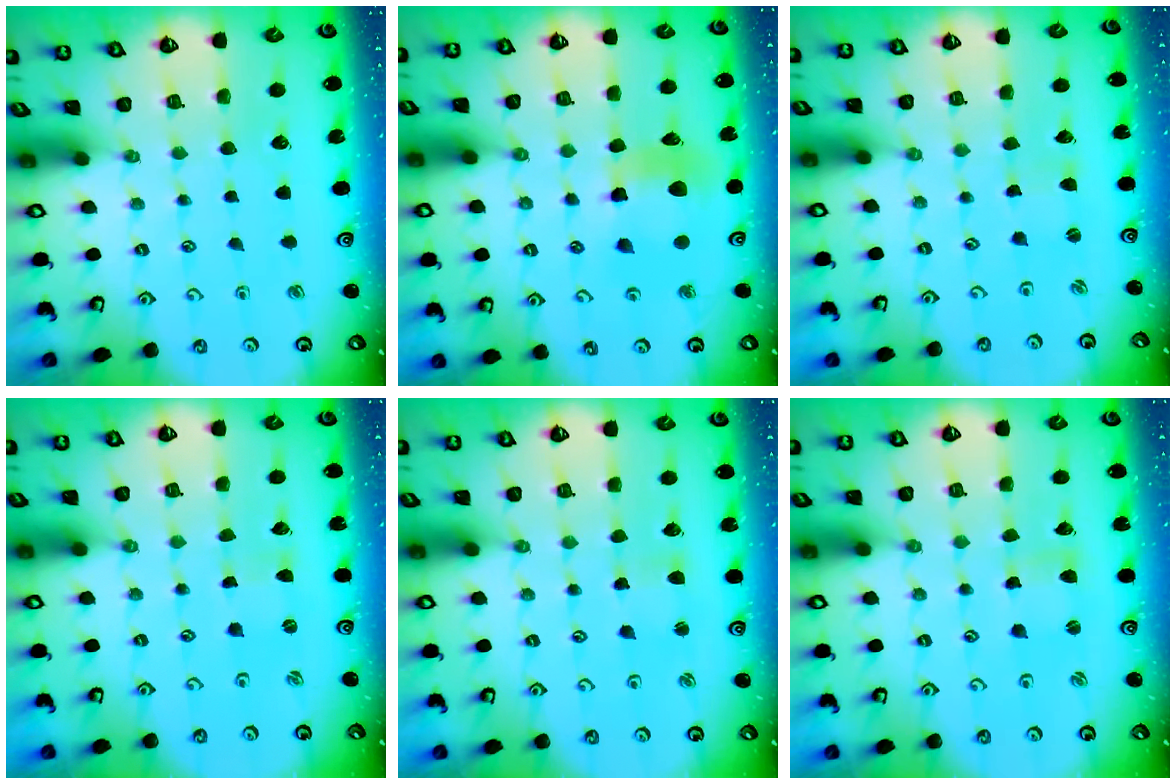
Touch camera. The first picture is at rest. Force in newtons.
{"total": 10.4, "press": 10.3, "slide": 1.3}
{"total": 1.7, "press": 1.7, "slide": 0.2}
{"total": 0.0}
{"total": 2.7, "press": 2.7, "slide": 0.3}
{"total": 2.2, "press": 2.1, "slide": 0.3}